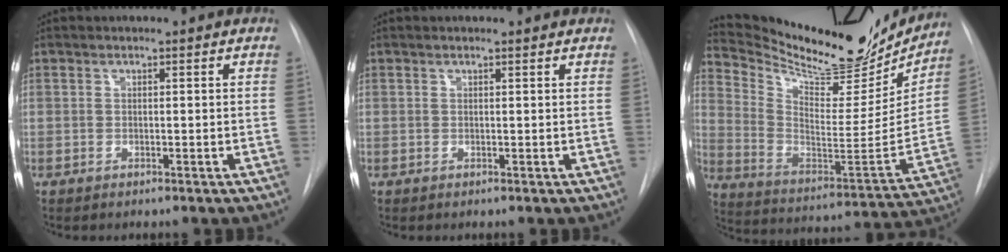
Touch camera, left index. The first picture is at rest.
{"total": 1.3, "force": [1.3, 0.0, 0.3], "torque": [-0.010, 0.006, 0.013]}
{"total": 26.1, "force": [23.6, 6.1, 9.4], "torque": [-0.156, -0.066, 0.340]}